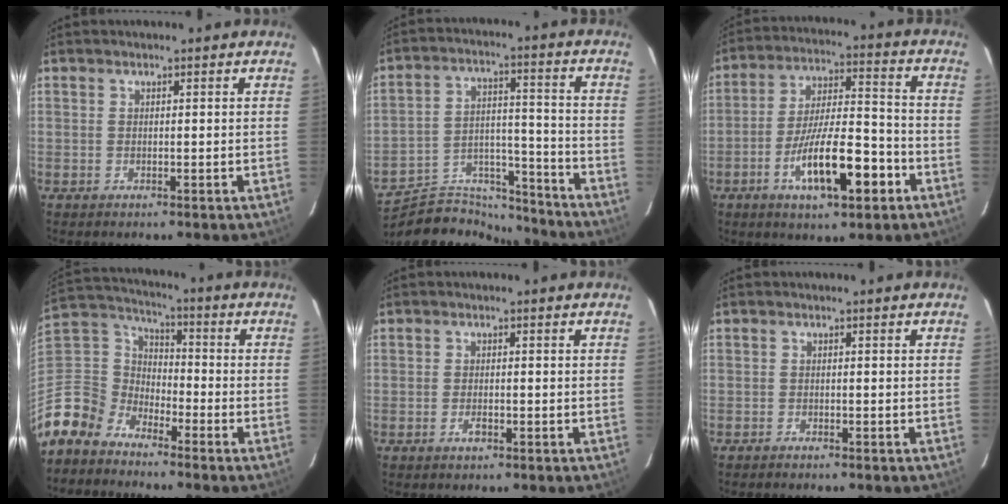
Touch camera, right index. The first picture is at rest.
{"total": 13.5, "force": [-12.9, 3.6, 1.5], "torque": [-0.027, 0.047, -0.208]}
{"total": 14.6, "force": [-6.6, 4.1, 12.3], "torque": [-0.222, -0.003, -0.104]}
{"total": 10.2, "force": [-7.8, 6.4, 1.7], "torque": [-0.076, 0.032, -0.178]}
{"total": 1.7, "force": [-0.9, 0.8, 1.3], "torque": [-0.026, 0.000, -0.016]}
{"total": 1.0, "force": [-1.0, -0.1, 0.2], "torque": [-0.012, 0.000, -0.019]}